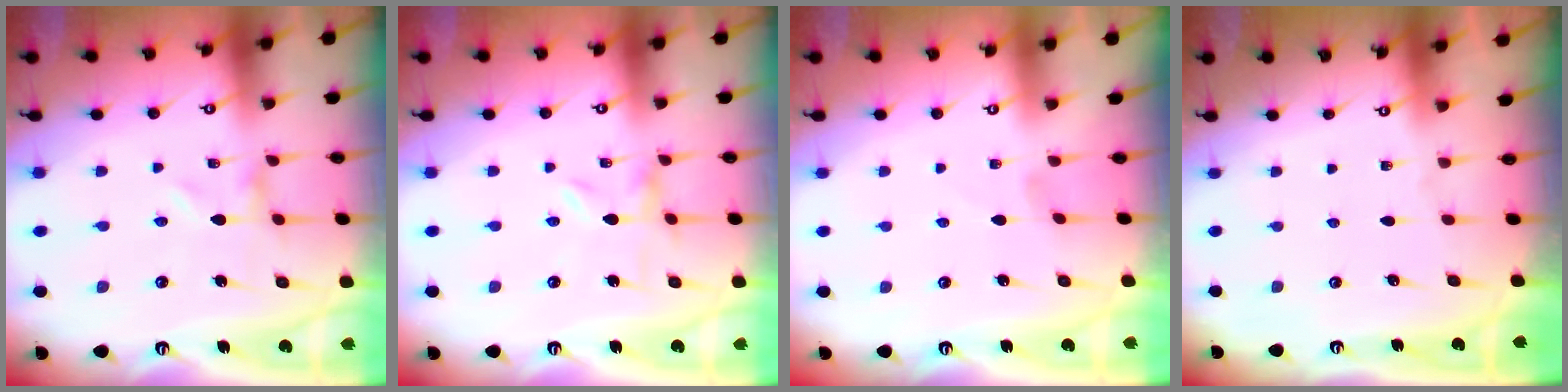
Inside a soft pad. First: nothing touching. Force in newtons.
{"total": 0.0}
{"total": 0.0}
{"total": 0.0}